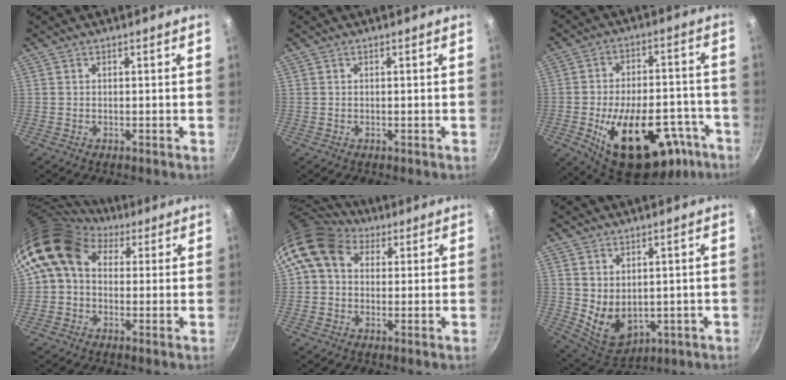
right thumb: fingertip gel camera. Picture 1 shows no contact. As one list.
[{"total": 0.0}, {"total": 26.7, "force": [-11.8, 14.1, 19.4], "torque": [-0.245, 0.039, -0.150]}, {"total": 11.7, "force": [3.0, 9.1, 6.7], "torque": [-0.111, 0.014, 0.029]}, {"total": 10.7, "force": [4.1, 8.0, 5.9], "torque": [-0.093, 0.009, 0.057]}, {"total": 7.5, "force": [1.2, 5.3, 5.2], "torque": [-0.071, -0.030, 0.046]}]